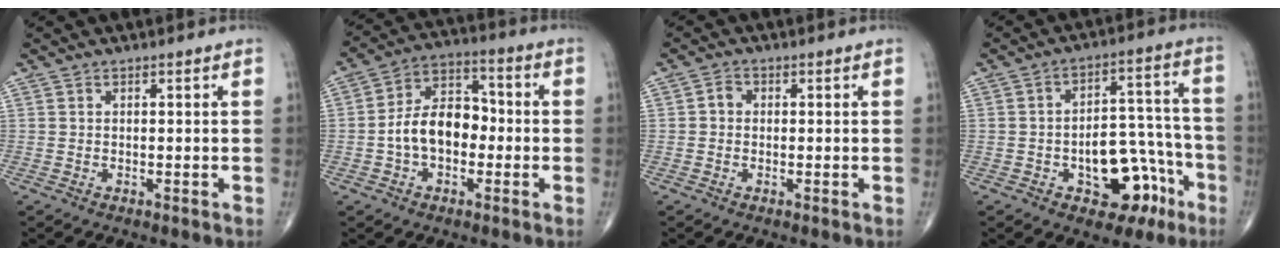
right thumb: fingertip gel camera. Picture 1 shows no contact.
{"total": 11.4, "force": [-1.7, 7.6, 8.3], "torque": [-0.122, 0.041, -0.043]}
{"total": 1.9, "force": [-0.1, 1.6, 1.0], "torque": [-0.006, 0.007, -0.006]}
{"total": 14.5, "force": [-6.1, 8.3, 10.2], "torque": [-0.087, 0.061, -0.076]}